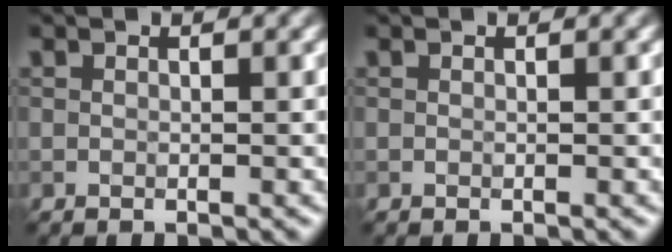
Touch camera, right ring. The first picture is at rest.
{"total": 0.0}